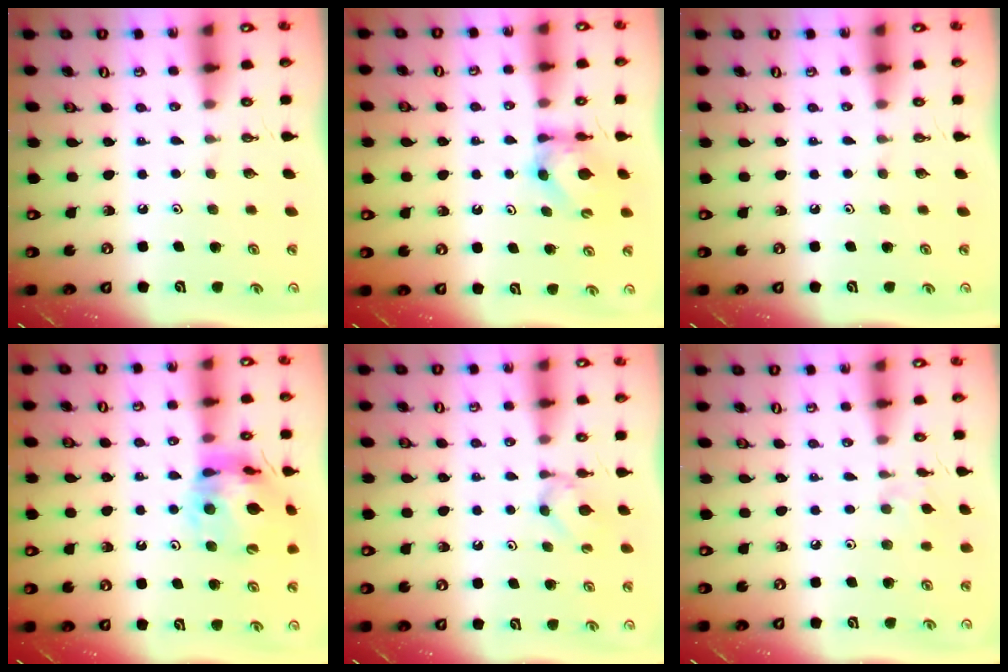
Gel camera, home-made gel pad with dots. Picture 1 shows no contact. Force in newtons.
{"total": 6.2, "press": 6.2, "slide": 0.4}
{"total": 0.0}
{"total": 15.4, "press": 15.3, "slide": 1.5}
{"total": 3.0, "press": 2.9, "slide": 0.7}
{"total": 1.9, "press": 1.9, "slide": 0.4}